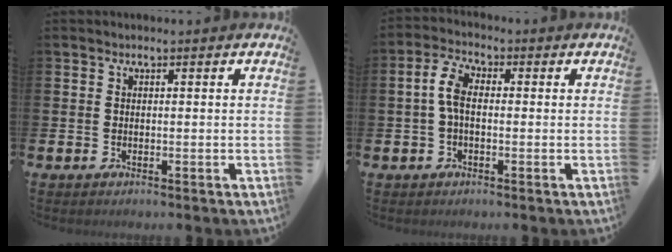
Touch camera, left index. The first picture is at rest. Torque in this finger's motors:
{"motor_torque": [0.92, 0.05, 0.43, 0.16]}